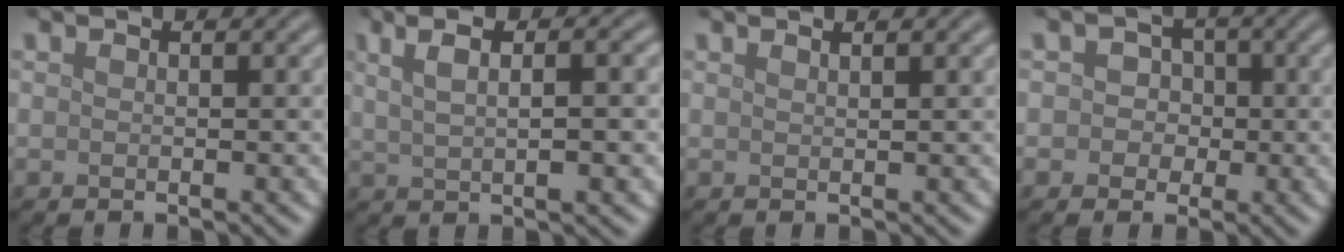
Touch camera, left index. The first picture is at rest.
{"total": 6.8, "force": [2.6, 2.8, 5.7], "torque": [-0.081, 0.024, 0.028]}
{"total": 1.1, "force": [0.8, 0.4, 0.6], "torque": [-0.001, 0.001, 0.004]}
{"total": 2.9, "force": [0.3, 2.7, 1.0], "torque": [0.013, 0.012, -0.019]}